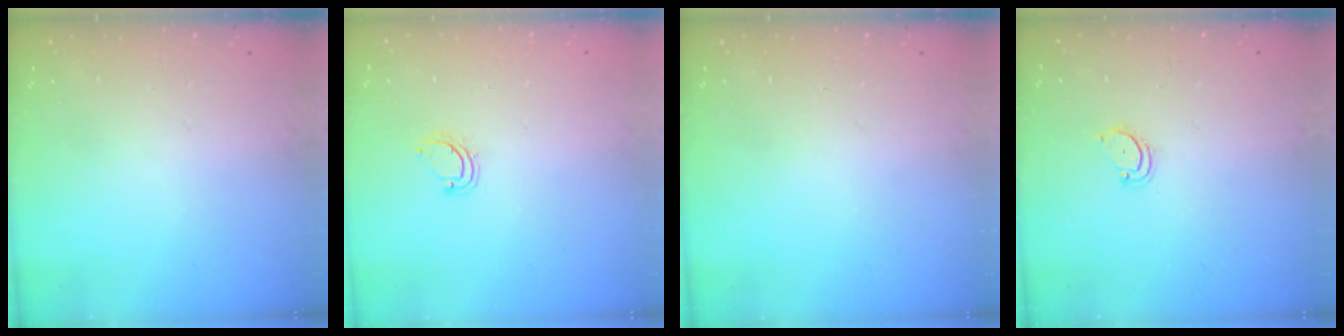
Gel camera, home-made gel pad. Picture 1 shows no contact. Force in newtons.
{"total": 3.9, "press": 3.9, "slide": 0.3}
{"total": 0.0}
{"total": 3.5, "press": 3.5, "slide": 0.5}